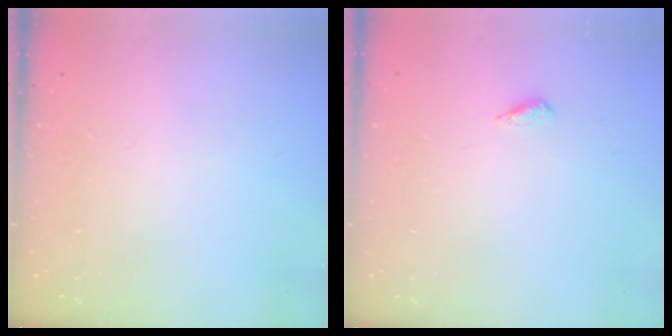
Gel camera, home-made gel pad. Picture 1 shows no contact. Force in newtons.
{"total": 2.6, "press": 2.2, "slide": 1.3}